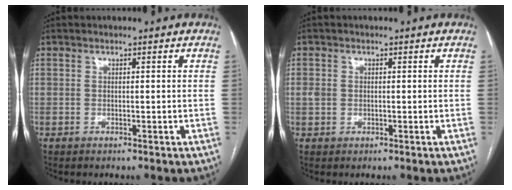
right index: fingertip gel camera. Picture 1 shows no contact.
{"total": 1.6, "force": [0.0, 1.4, 0.8], "torque": [-0.021, 0.009, 0.004]}